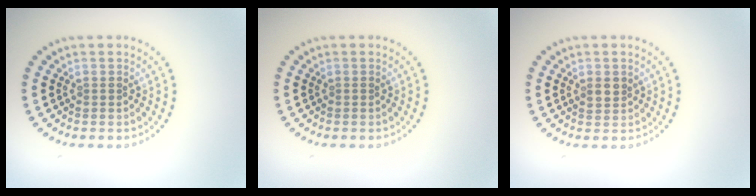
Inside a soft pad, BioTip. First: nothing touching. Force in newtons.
{"total": 0.0}
{"total": 1.4, "press": 1.3, "slide": 0.4}